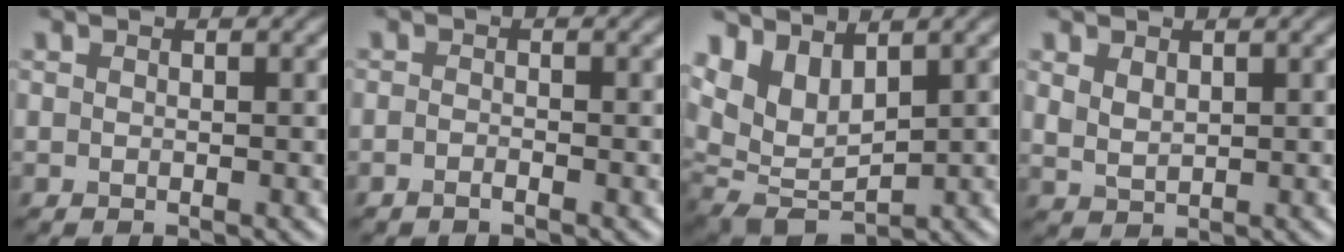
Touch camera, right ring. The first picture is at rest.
{"total": 0.8, "force": [-0.5, 0.2, 0.6], "torque": [-0.012, -0.001, -0.010]}
{"total": 5.6, "force": [2.2, 3.3, 4.0], "torque": [-0.085, -0.011, 0.046]}
{"total": 1.9, "force": [1.0, 1.2, 1.2], "torque": [-0.030, -0.004, 0.025]}